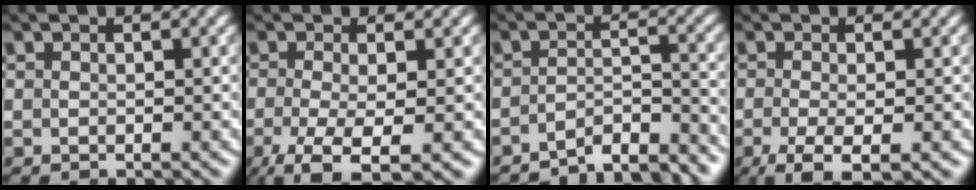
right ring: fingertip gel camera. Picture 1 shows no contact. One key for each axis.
{"total": 7.4, "fx": -5.1, "fy": 2.7, "fz": 4.6, "tx": -0.106, "ty": -0.056, "tz": -0.056}
{"total": 7.0, "fx": -6.5, "fy": 1.5, "fz": 2.1, "tx": -0.025, "ty": -0.028, "tz": -0.099}
{"total": 5.1, "fx": -3.2, "fy": 1.9, "fz": 3.5, "tx": -0.075, "ty": -0.033, "tz": -0.037}